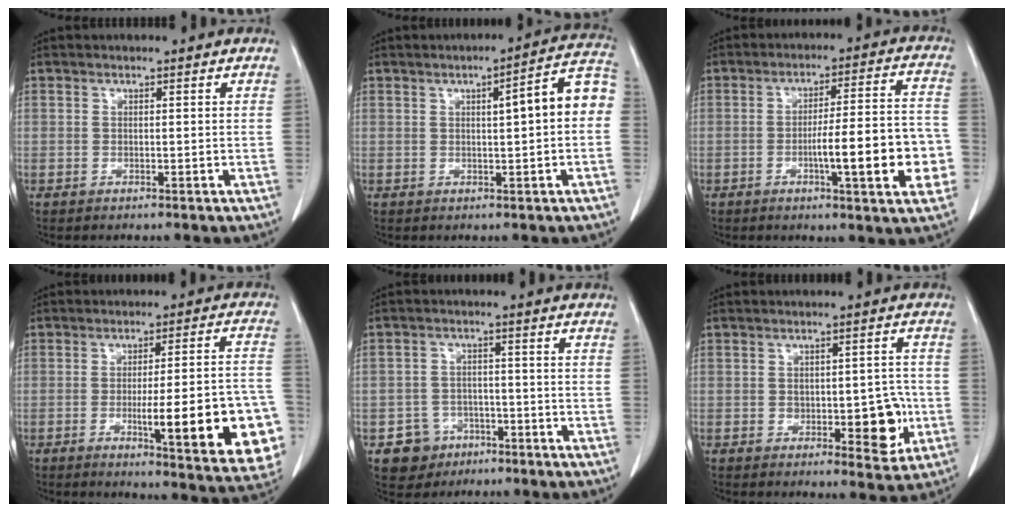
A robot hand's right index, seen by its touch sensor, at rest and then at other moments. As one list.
[{"total": 8.0, "force": [0.7, 0.9, 7.9], "torque": [-0.100, 0.026, 0.003]}, {"total": 14.0, "force": [-3.8, 1.7, 13.3], "torque": [-0.185, 0.015, -0.053]}, {"total": 18.7, "force": [-5.2, 2.9, 17.7], "torque": [-0.149, 0.014, -0.054]}, {"total": 5.5, "force": [-2.9, 4.7, 0.6], "torque": [-0.002, 0.014, -0.040]}, {"total": 7.7, "force": [-1.7, 3.5, 6.7], "torque": [-0.074, 0.009, -0.012]}]